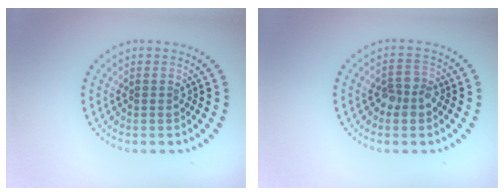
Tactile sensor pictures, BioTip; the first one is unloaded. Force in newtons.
{"total": 2.4, "press": 2.4, "slide": 0.5}